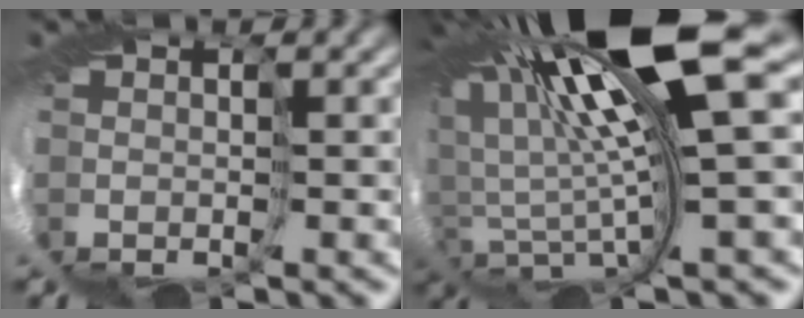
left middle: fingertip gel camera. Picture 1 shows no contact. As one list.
[{"total": 12.1, "force": [6.9, 1.3, 9.9], "torque": [-0.214, 0.008, 0.120]}]